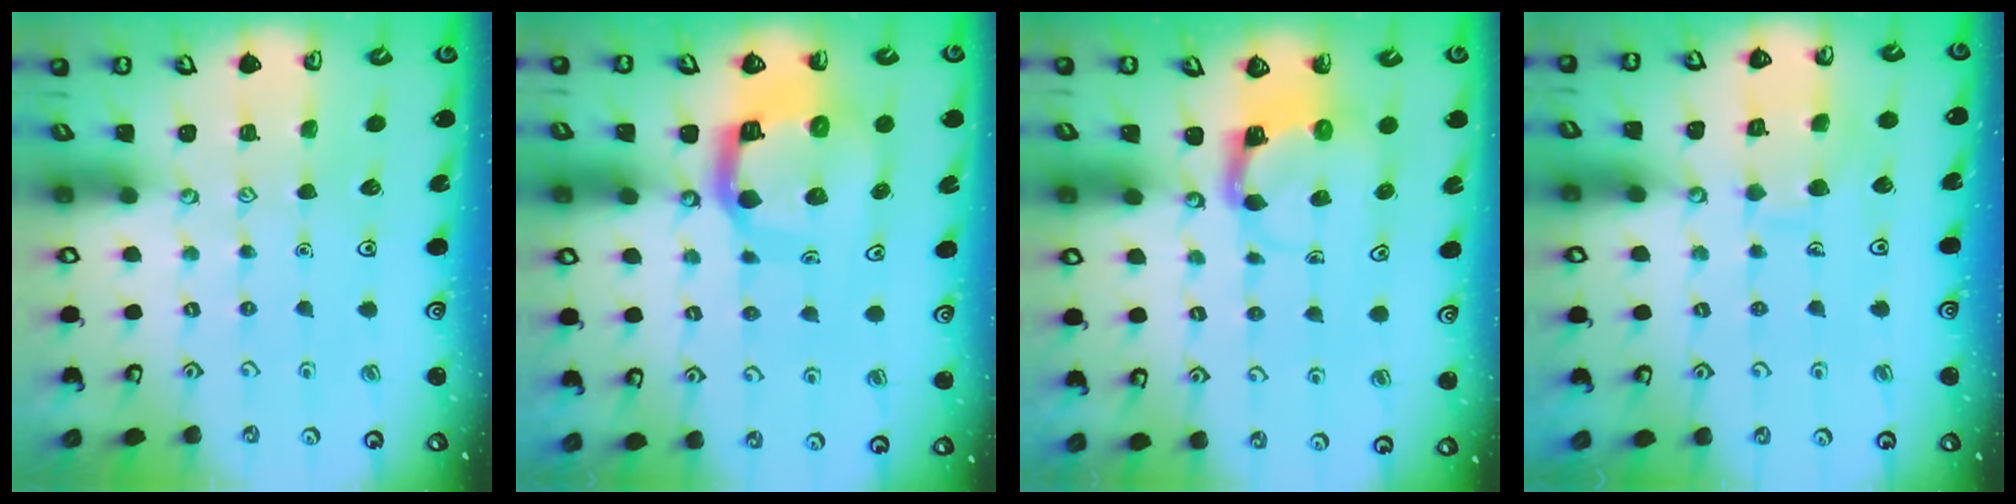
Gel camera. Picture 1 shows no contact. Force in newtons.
{"total": 12.5, "press": 12.4, "slide": 1.5}
{"total": 4.0, "press": 3.9, "slide": 0.6}
{"total": 7.5, "press": 7.4, "slide": 0.7}